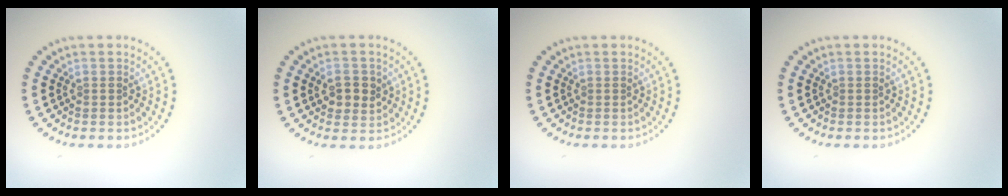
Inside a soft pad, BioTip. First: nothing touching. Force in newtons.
{"total": 2.5, "press": 2.4, "slide": 0.6}
{"total": 0.0}
{"total": 0.0}